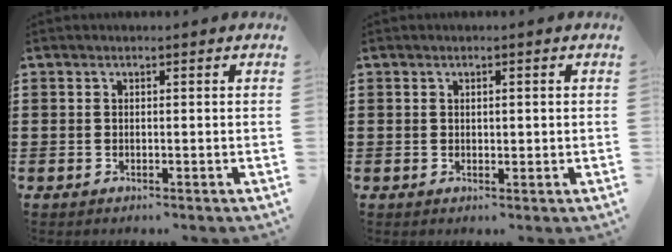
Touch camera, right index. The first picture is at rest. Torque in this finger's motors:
{"motor_torque": [-0.32, 0.26, 0.02, -0.01]}